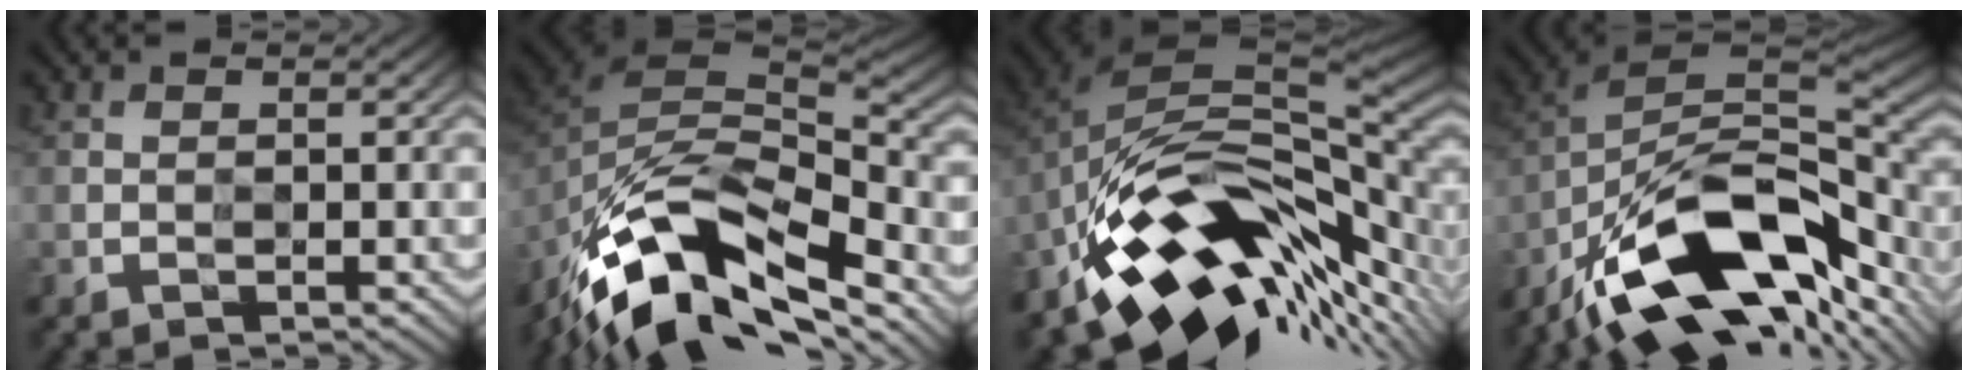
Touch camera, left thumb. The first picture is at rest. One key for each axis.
{"total": 14.7, "fx": -10.2, "fy": 6.5, "fz": 8.3, "tx": -0.186, "ty": -0.012, "tz": -0.181}
{"total": 14.4, "fx": -6.1, "fy": 6.7, "fz": 11.2, "tx": -0.183, "ty": 0.005, "tz": -0.115}
{"total": 16.3, "fx": -10.6, "fy": 6.2, "fz": 10.7, "tx": -0.206, "ty": -0.006, "tz": -0.190}